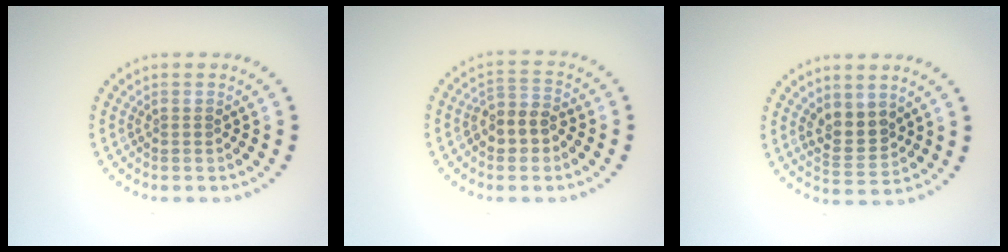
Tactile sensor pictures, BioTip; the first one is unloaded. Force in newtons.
{"total": 3.2, "press": 2.9, "slide": 1.3}
{"total": 3.0, "press": 2.8, "slide": 1.1}